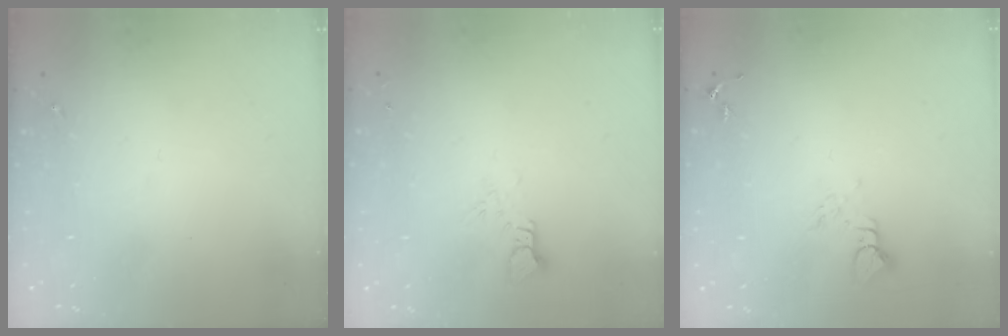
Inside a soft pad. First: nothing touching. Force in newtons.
{"total": 3.6, "press": 3.6, "slide": 0.3}
{"total": 4.0, "press": 4.0, "slide": 0.3}